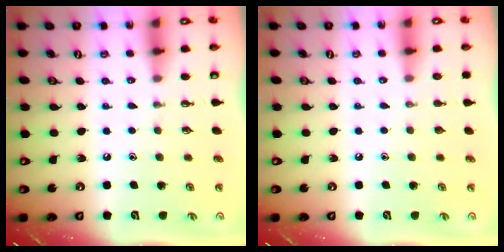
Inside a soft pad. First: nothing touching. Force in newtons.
{"total": 0.0}